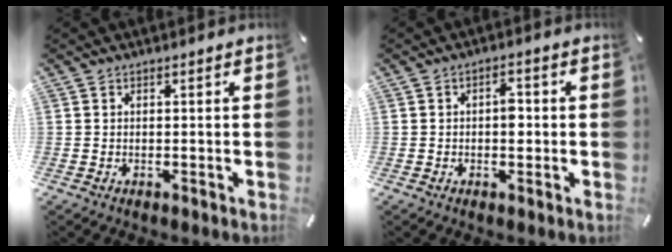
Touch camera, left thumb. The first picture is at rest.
{"total": 3.7, "force": [-0.1, 2.1, 3.0], "torque": [-0.034, -0.001, -0.009]}